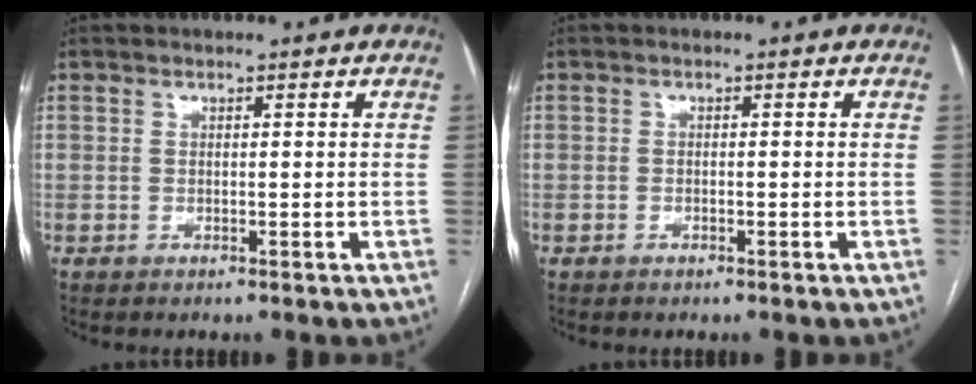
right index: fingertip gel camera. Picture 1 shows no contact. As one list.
[{"total": 0.6, "force": [-0.4, 0.4, 0.3], "torque": [-0.008, 0.001, -0.005]}]